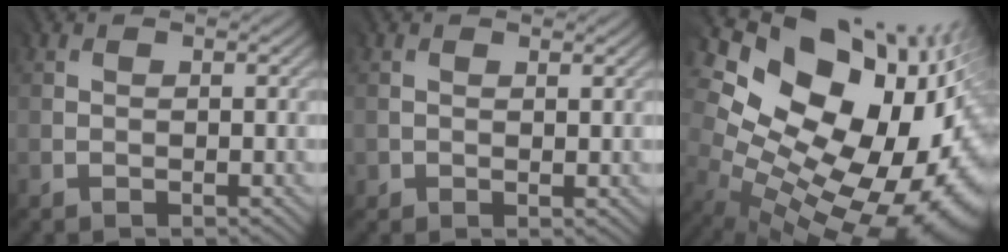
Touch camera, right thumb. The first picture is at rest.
{"total": 0.9, "force": [0.5, 0.7, 0.2], "torque": [-0.001, -0.003, 0.011]}
{"total": 18.9, "force": [1.0, 13.8, 12.8], "torque": [-0.203, -0.017, 0.047]}